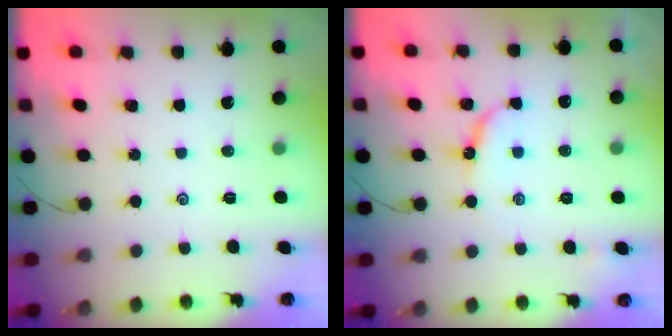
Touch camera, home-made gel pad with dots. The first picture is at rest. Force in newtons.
{"total": 7.1, "press": 7.1, "slide": 0.7}